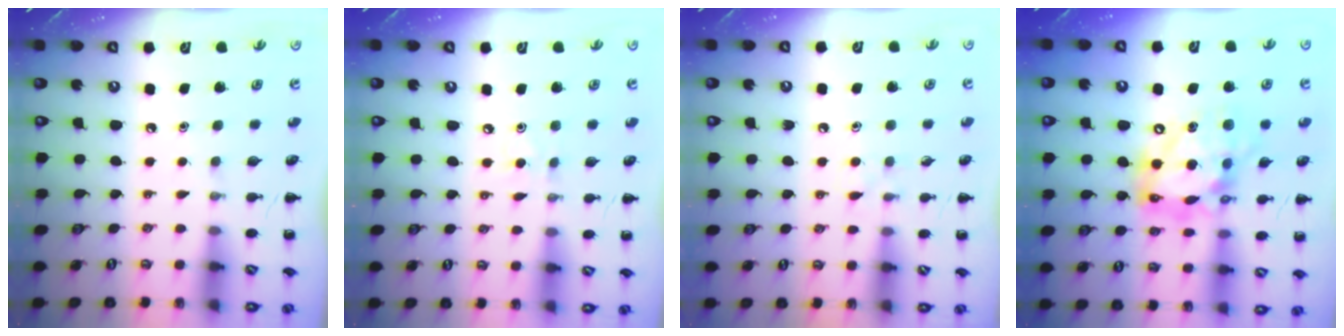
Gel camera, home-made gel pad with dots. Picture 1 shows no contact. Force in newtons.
{"total": 2.5, "press": 2.3, "slide": 0.8}
{"total": 4.8, "press": 4.5, "slide": 1.9}
{"total": 16.2, "press": 15.6, "slide": 4.2}